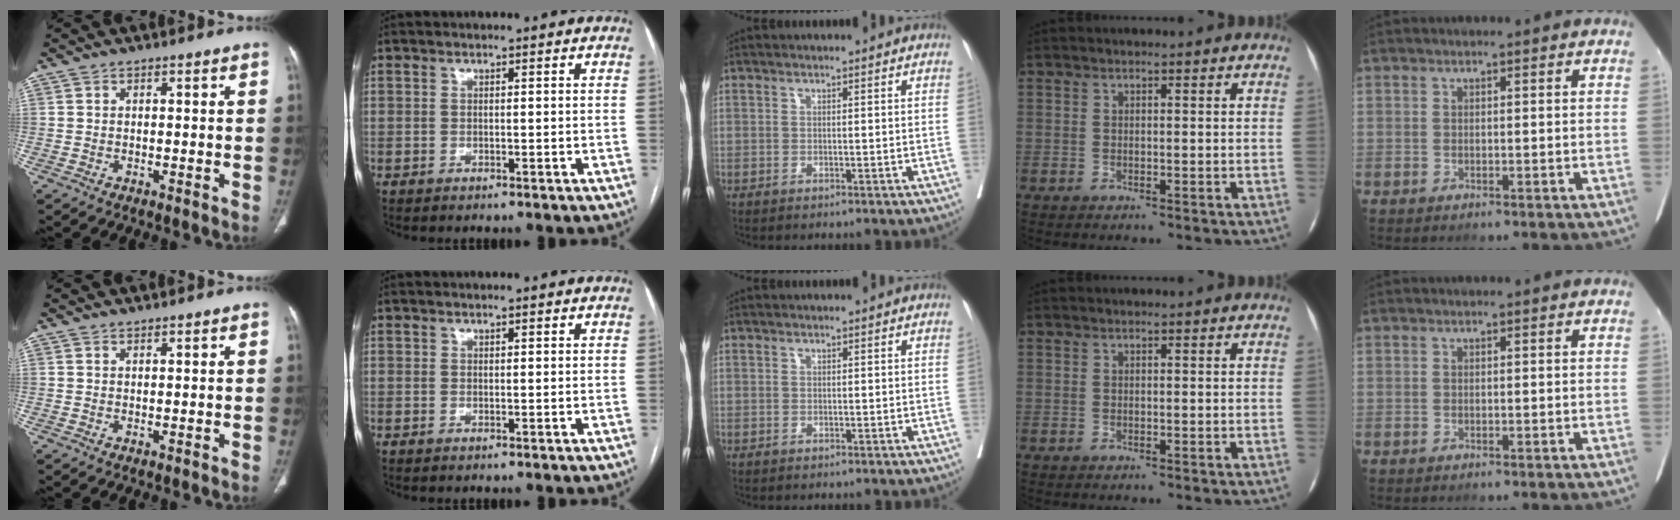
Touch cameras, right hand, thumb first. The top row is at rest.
{"thumb": {"total": 0.6, "force": [0.6, 0.1, 0.1], "torque": [-0.001, -0.005, 0.011]}, "index": {"total": 0.5, "force": [0.3, 0.1, 0.4], "torque": [-0.010, 0.001, 0.005]}}